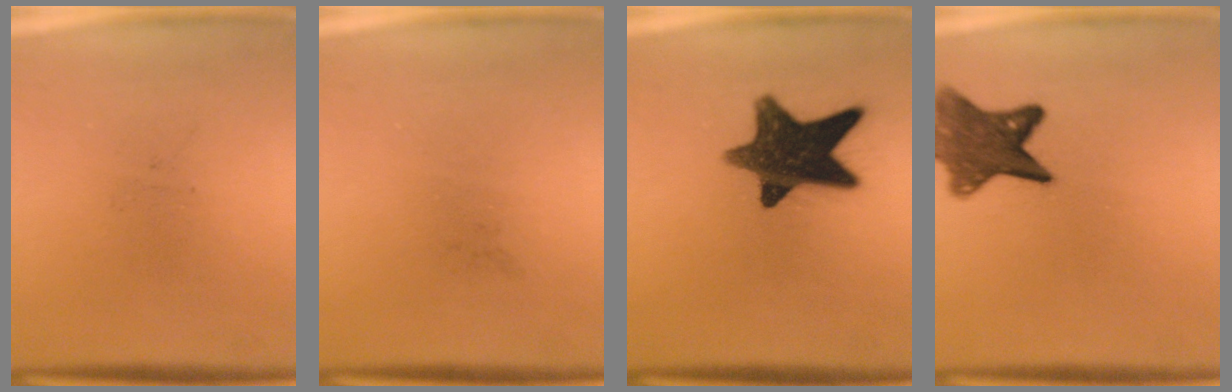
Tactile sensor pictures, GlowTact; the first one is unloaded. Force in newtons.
{"total": 0.0}
{"total": 14.1}
{"total": 9.8}